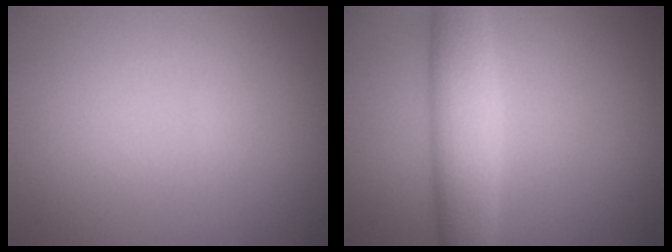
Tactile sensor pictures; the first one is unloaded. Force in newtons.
{"total": 5.4, "press": 5.4, "slide": 0.2}